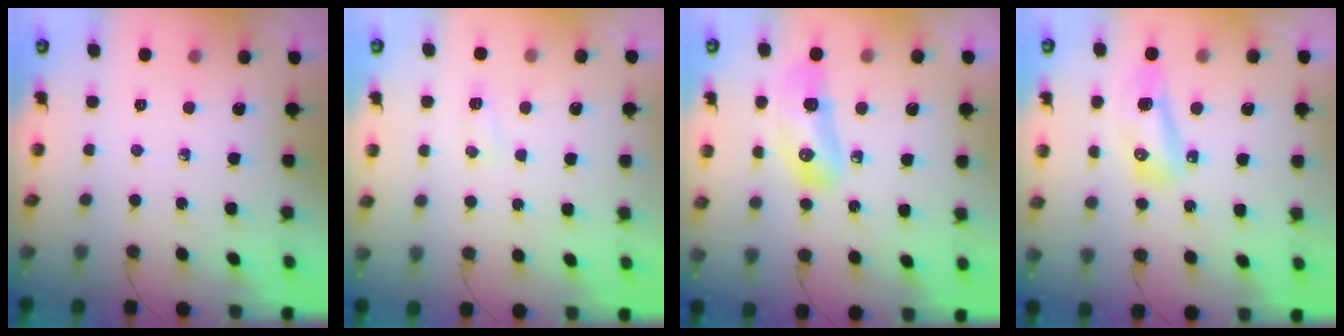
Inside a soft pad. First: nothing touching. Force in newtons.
{"total": 16.9, "press": 5.4, "slide": 16.0}
{"total": 9.7, "press": 9.6, "slide": 1.3}
{"total": 7.9, "press": 7.8, "slide": 1.5}